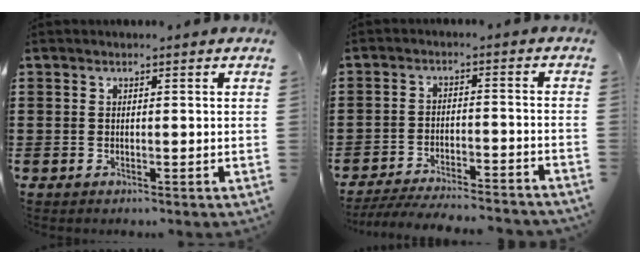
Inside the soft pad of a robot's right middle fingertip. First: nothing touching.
{"total": 5.0, "force": [-4.8, 0.0, 1.3], "torque": [-0.028, -0.007, -0.096]}